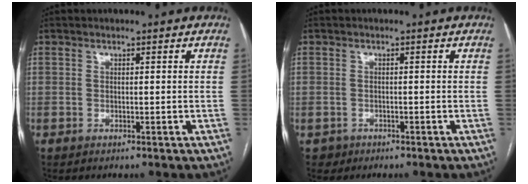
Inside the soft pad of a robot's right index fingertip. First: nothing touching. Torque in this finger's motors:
{"motor_torque": [-0.47, 0.03, -1.05, -0.21]}